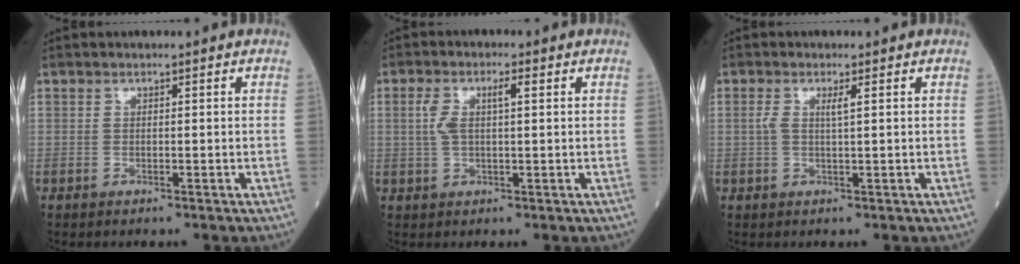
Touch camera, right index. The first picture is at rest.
{"total": 4.8, "force": [1.2, 1.4, 4.4], "torque": [-0.101, 0.021, 0.027]}
{"total": 2.2, "force": [0.6, 0.2, 2.1], "torque": [-0.049, 0.005, 0.012]}